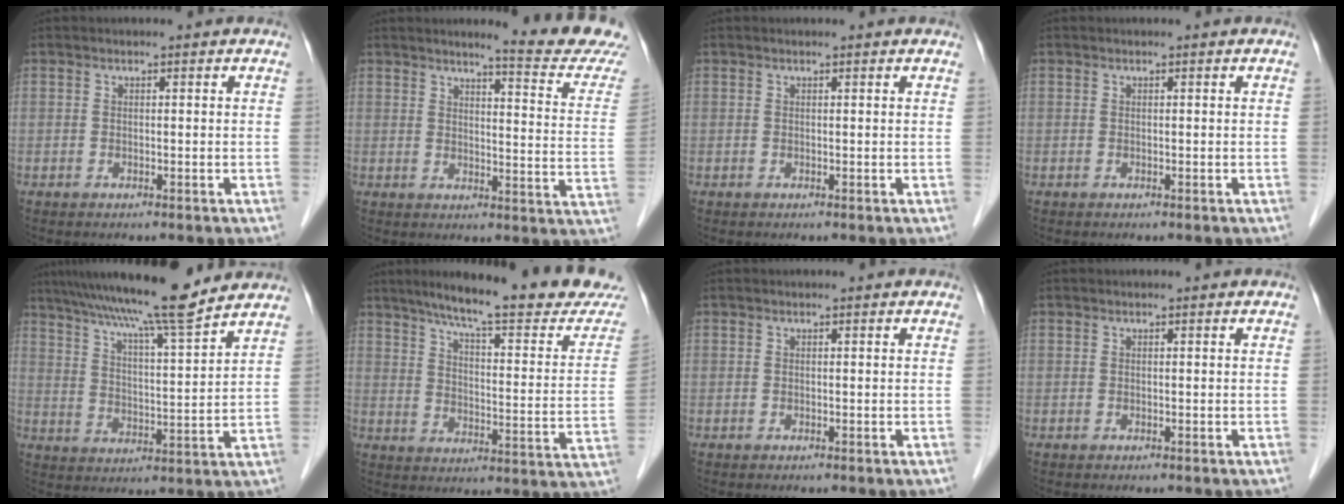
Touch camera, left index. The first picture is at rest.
{"total": 12.7, "force": [11.9, -1.2, 4.4], "torque": [-0.055, -0.078, 0.126]}
{"total": 0.8, "force": [0.7, 0.0, 0.2], "torque": [-0.008, 0.005, 0.009]}
{"total": 0.0}
{"total": 14.8, "force": [12.6, -0.4, 7.8], "torque": [-0.132, 0.009, 0.193]}
{"total": 22.6, "force": [19.5, 1.3, 11.3], "torque": [-0.158, -0.050, 0.253]}
{"total": 0.0}
{"total": 0.0}